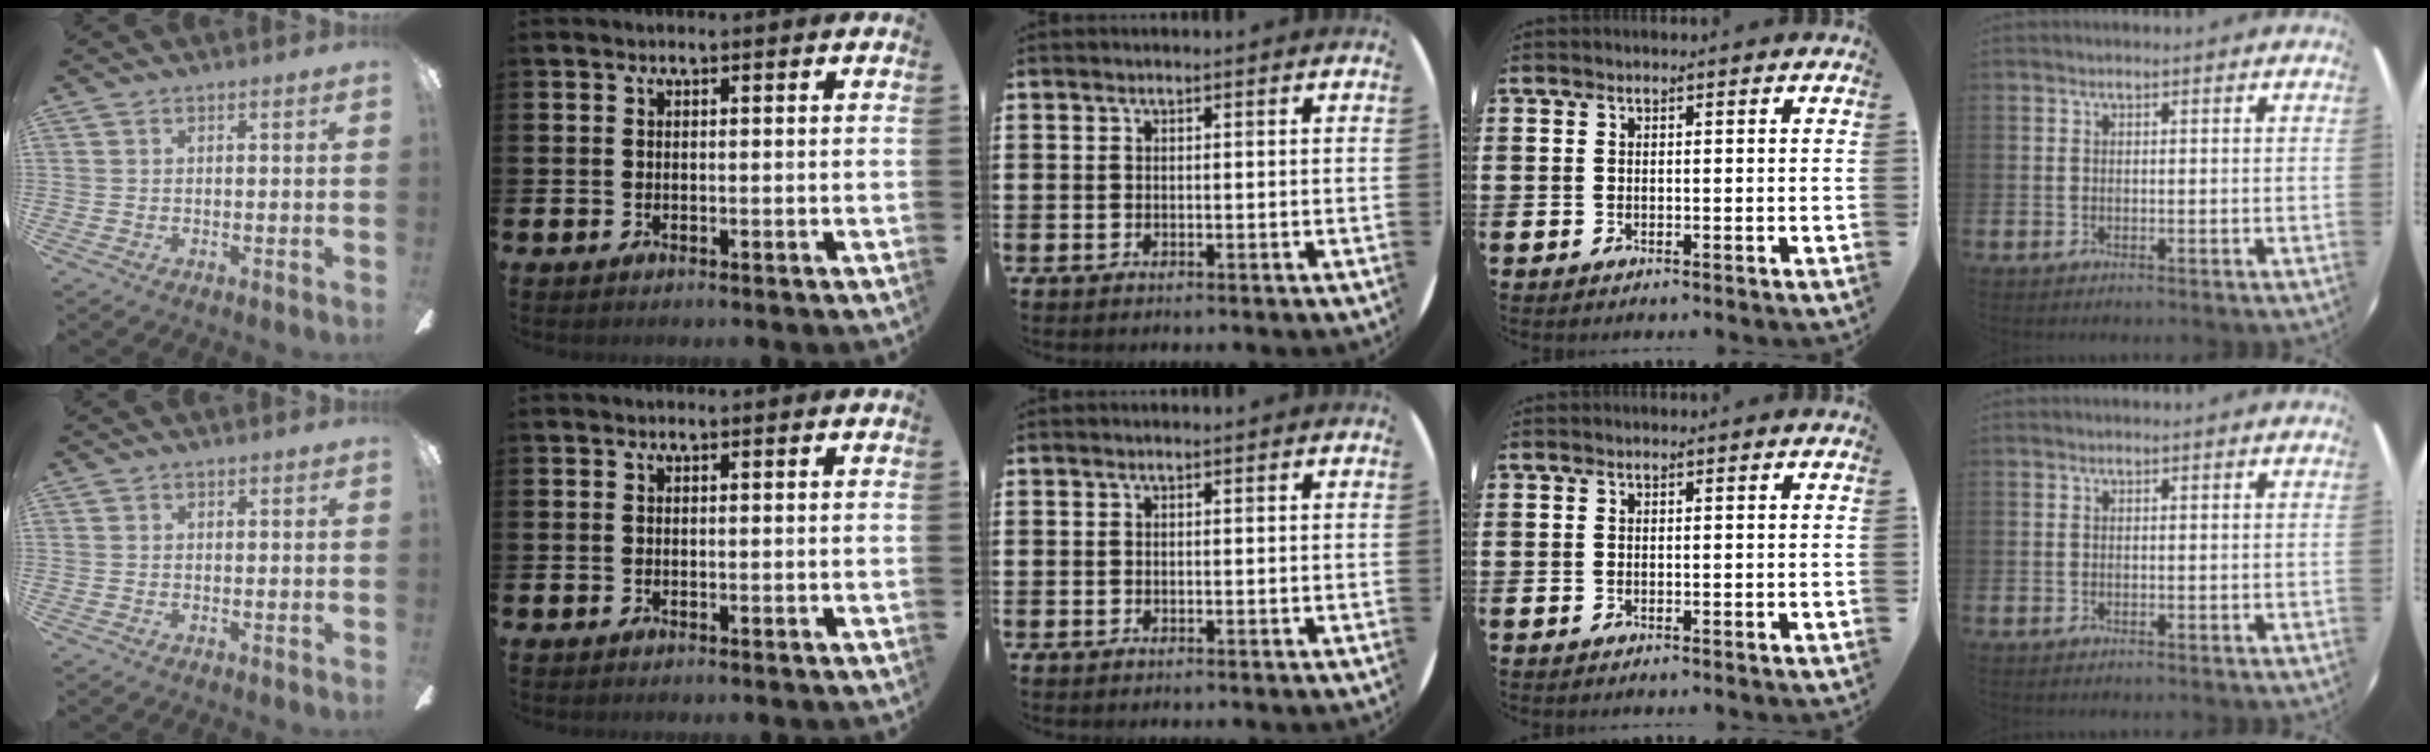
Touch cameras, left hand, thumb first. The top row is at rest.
{}